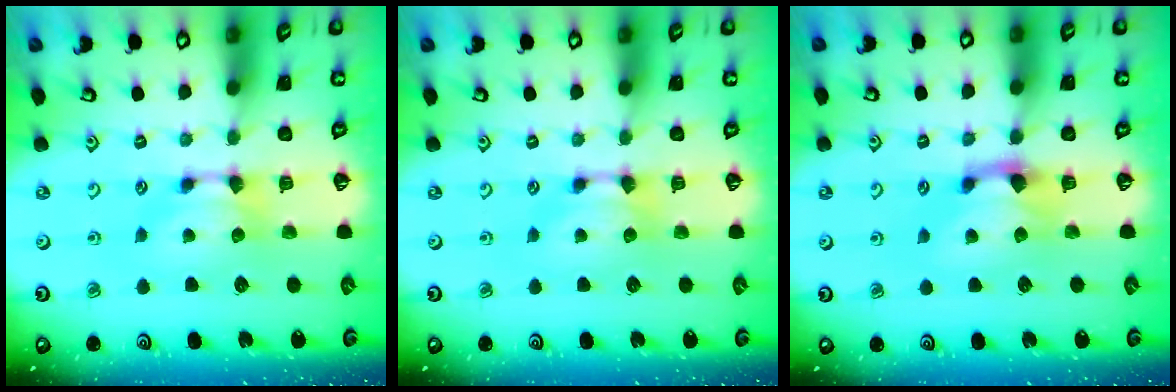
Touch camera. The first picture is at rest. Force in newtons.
{"total": 0.0}
{"total": 1.3, "press": 0.5, "slide": 1.2}